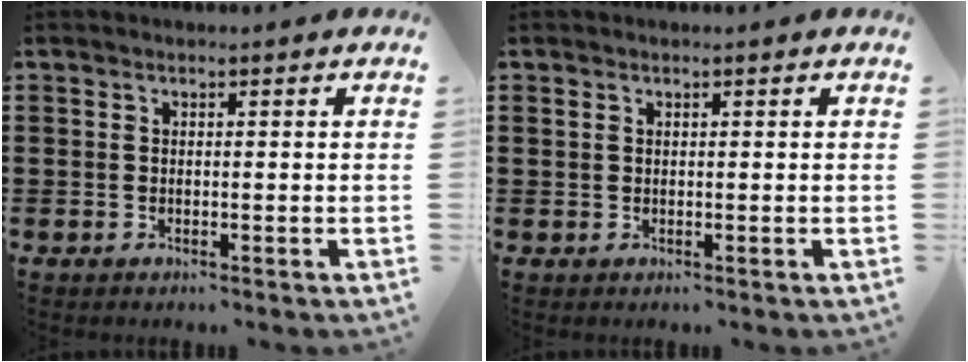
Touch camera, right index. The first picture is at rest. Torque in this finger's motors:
{"motor_torque": [-0.82, 0.88, -0.02, -0.01]}